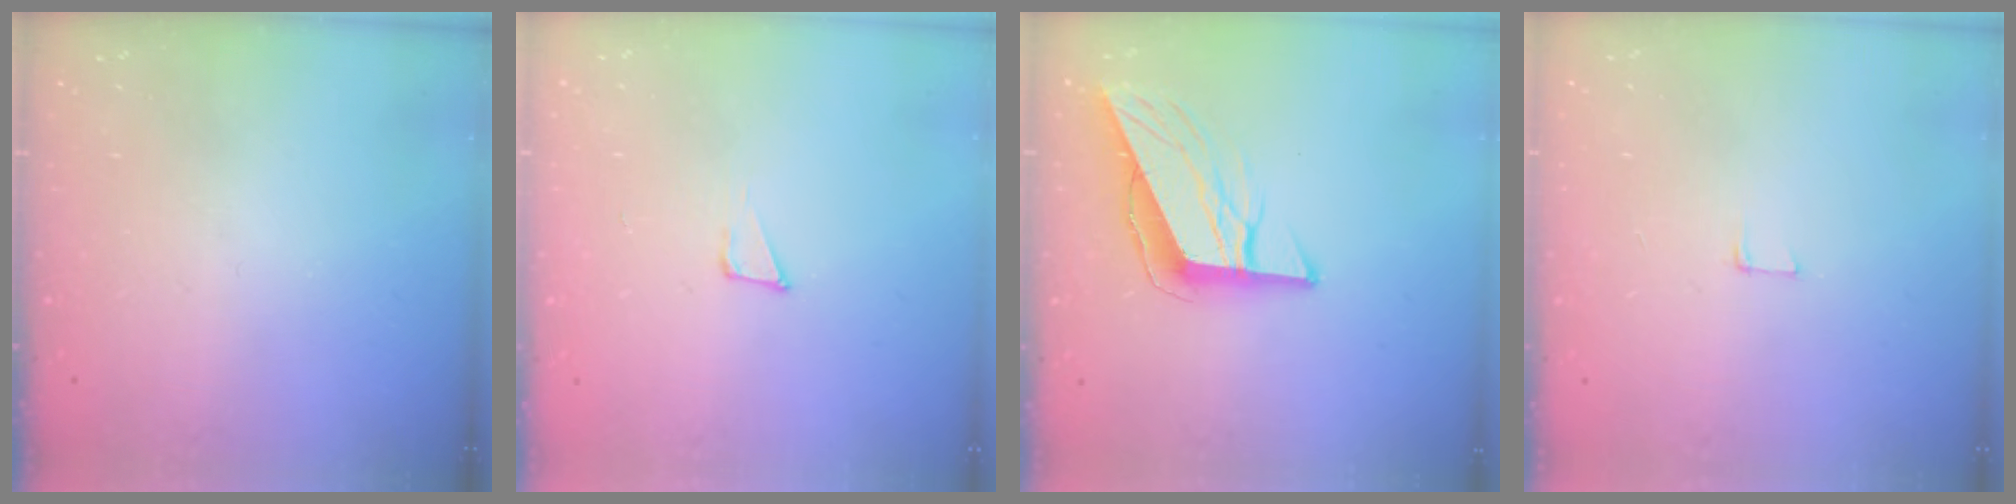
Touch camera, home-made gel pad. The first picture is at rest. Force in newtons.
{"total": 4.6, "press": 4.5, "slide": 0.8}
{"total": 10.2, "press": 10.2, "slide": 0.6}
{"total": 5.0, "press": 4.9, "slide": 0.4}